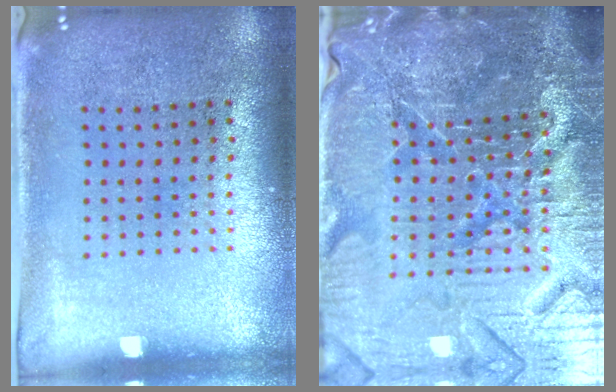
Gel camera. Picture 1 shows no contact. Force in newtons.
{"total": 6.8, "press": 6.1, "slide": 3.0}